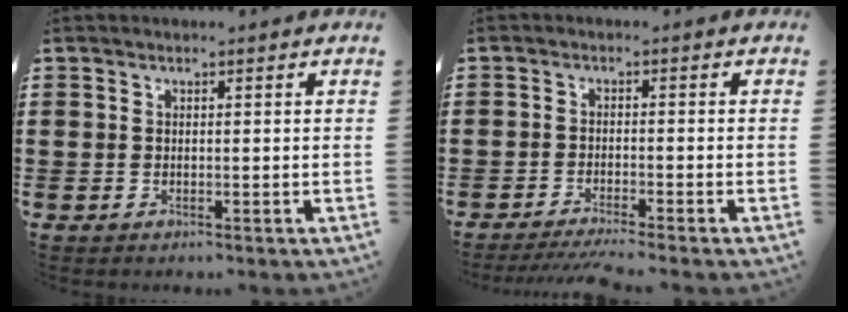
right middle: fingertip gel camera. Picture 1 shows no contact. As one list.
[{"total": 2.5, "force": [-2.2, -0.3, 1.2], "torque": [-0.028, -0.005, -0.045]}]